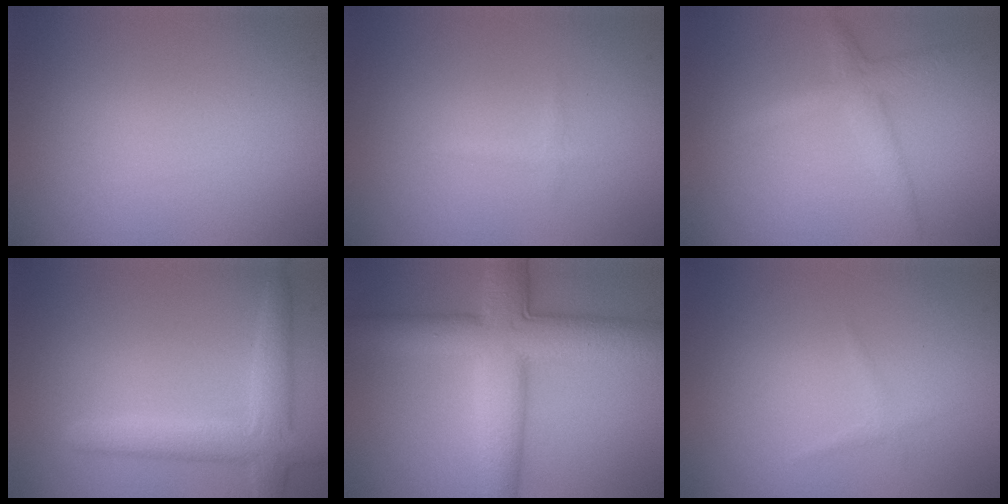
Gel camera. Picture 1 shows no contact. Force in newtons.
{"total": 0.6, "press": 0.6, "slide": 0.0}
{"total": 3.4, "press": 3.4, "slide": 0.2}
{"total": 3.8, "press": 3.8, "slide": 0.4}
{"total": 8.6, "press": 8.6, "slide": 0.5}
{"total": 0.6, "press": 0.6, "slide": 0.0}